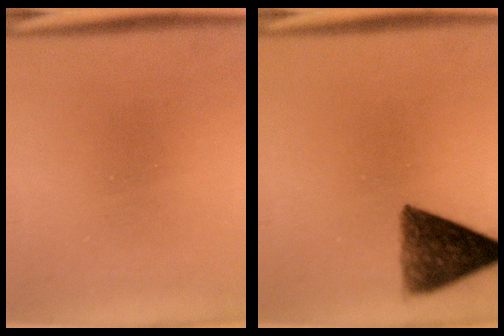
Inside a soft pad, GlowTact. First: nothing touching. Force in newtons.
{"total": 8.9}